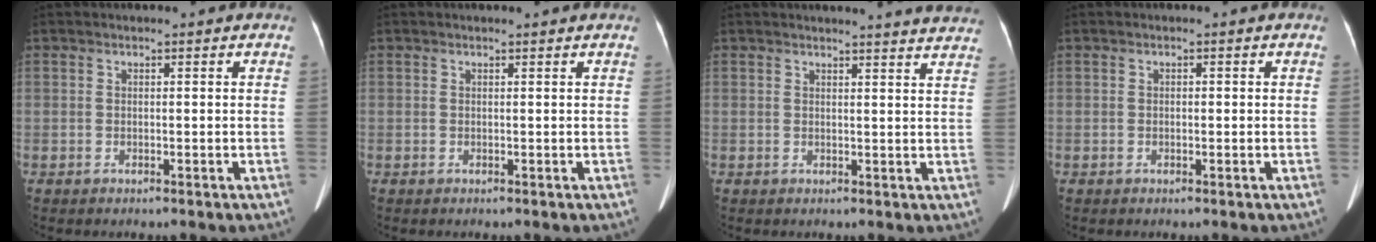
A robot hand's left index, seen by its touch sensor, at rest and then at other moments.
{"total": 0.8, "force": [0.8, 0.0, 0.2], "torque": [-0.010, 0.002, 0.007]}
{"total": 10.8, "force": [10.5, 0.0, 2.2], "torque": [-0.015, -0.038, 0.094]}
{"total": 0.5, "force": [-0.2, 0.3, 0.4], "torque": [-0.008, 0.000, -0.001]}